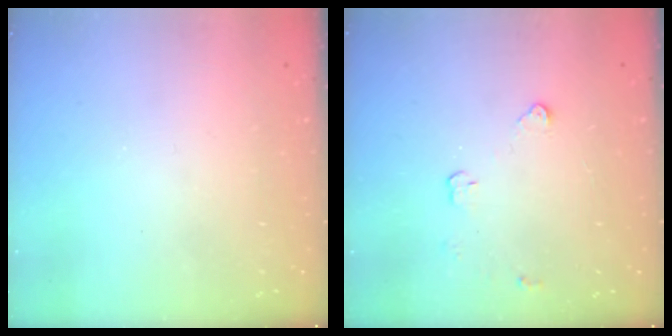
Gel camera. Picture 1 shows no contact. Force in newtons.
{"total": 3.6, "press": 3.5, "slide": 0.5}